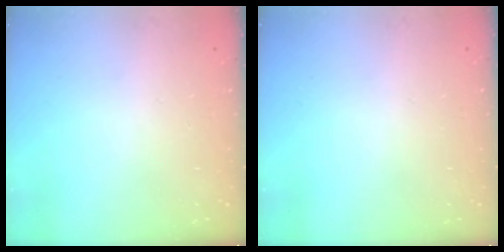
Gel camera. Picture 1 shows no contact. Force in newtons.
{"total": 0.0}